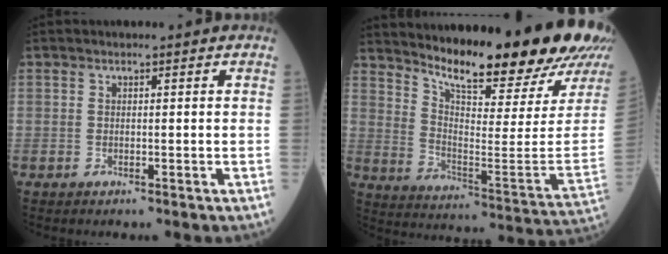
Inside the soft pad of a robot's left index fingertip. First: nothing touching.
{"total": 22.2, "force": [19.1, 0.5, 11.5], "torque": [-0.194, -0.091, 0.271]}